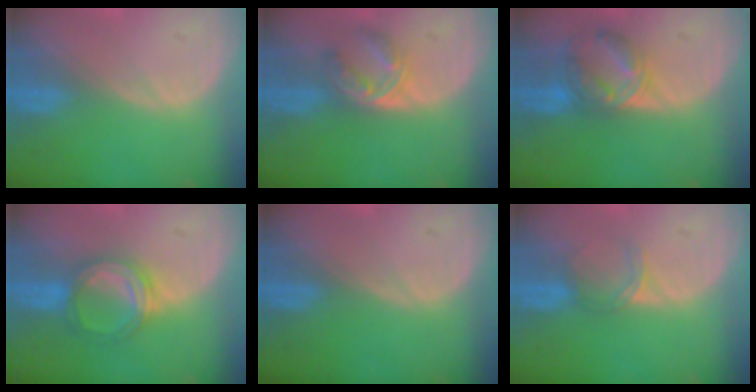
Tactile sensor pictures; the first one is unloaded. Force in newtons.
{"total": 5.6, "press": 4.6, "slide": 3.2}
{"total": 6.9, "press": 6.3, "slide": 2.8}
{"total": 5.4, "press": 5.3, "slide": 0.8}
{"total": 0.0}
{"total": 2.9, "press": 2.5, "slide": 1.5}